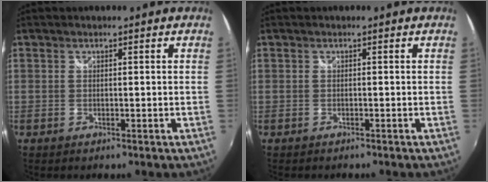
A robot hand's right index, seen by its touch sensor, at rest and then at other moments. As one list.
[{"total": 0.9, "force": [-0.6, 0.7, -0.1], "torque": [-0.002, 0.000, -0.009]}]